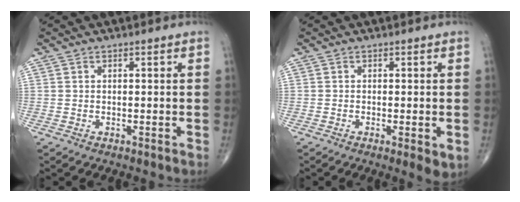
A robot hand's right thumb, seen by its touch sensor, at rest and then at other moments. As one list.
[{"total": 3.2, "force": [-0.8, 0.9, 3.0], "torque": [-0.051, -0.011, -0.014]}]